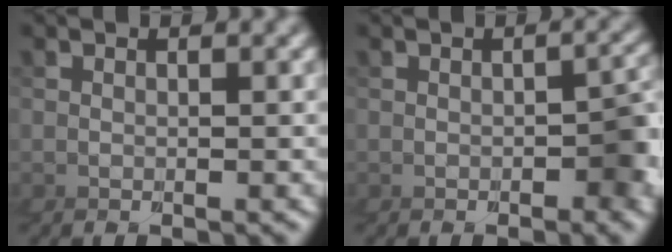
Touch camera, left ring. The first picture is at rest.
{"total": 2.9, "force": [-1.1, 1.1, 2.5], "torque": [-0.029, -0.002, -0.017]}